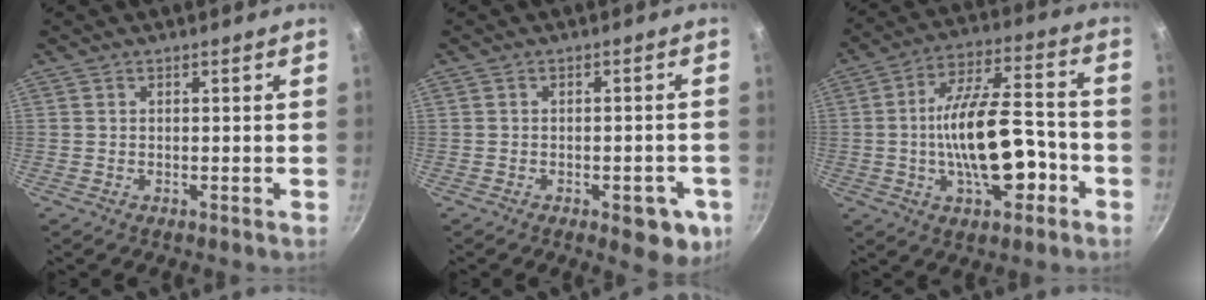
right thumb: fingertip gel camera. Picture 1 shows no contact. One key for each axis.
{"total": 8.0, "fx": -3.1, "fy": 3.6, "fz": 6.4, "tx": -0.047, "ty": 0.015, "tz": -0.033}
{"total": 17.3, "fx": -4.5, "fy": 7.7, "fz": 14.9, "tx": -0.222, "ty": 0.044, "tz": -0.074}